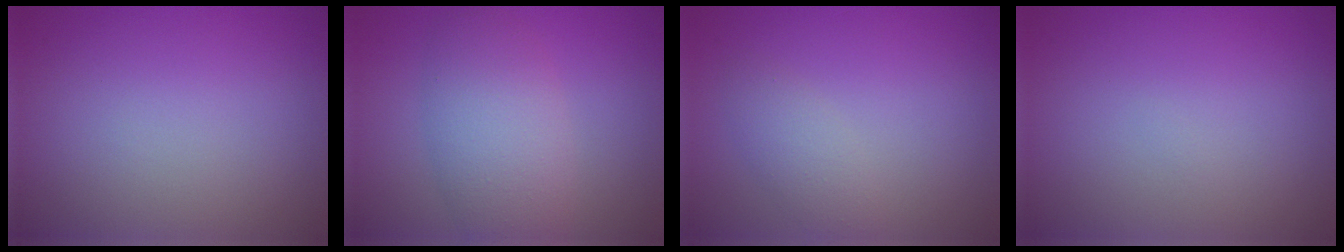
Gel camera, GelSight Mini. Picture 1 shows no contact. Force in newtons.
{"total": 5.6, "press": 5.6, "slide": 0.2}
{"total": 1.9, "press": 1.9, "slide": 0.1}
{"total": 0.0}